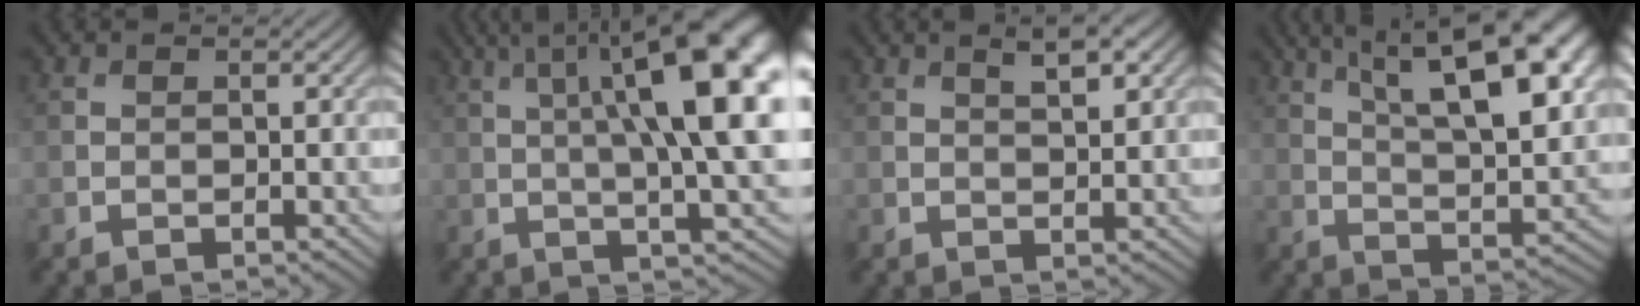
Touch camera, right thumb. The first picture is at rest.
{"total": 16.5, "force": [4.0, 4.4, 15.4], "torque": [-0.211, 0.032, 0.064]}
{"total": 3.7, "force": [2.0, 1.0, 2.9], "torque": [-0.047, -0.003, 0.037]}
{"total": 18.4, "force": [8.6, 7.0, 14.6], "torque": [-0.223, 0.028, 0.129]}